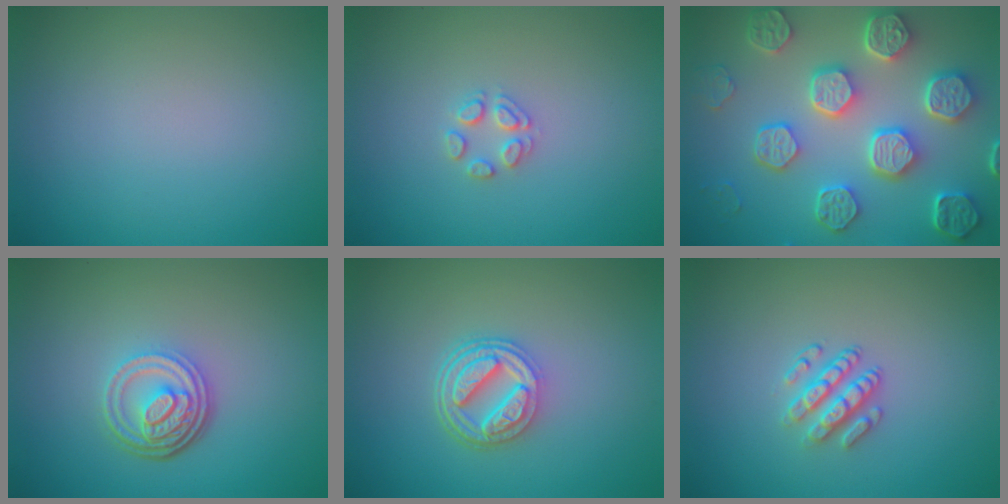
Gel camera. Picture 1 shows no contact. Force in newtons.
{"total": 1.7, "press": 1.6, "slide": 0.2}
{"total": 8.3, "press": 6.2, "slide": 5.6}
{"total": 4.8, "press": 3.4, "slide": 3.3}
{"total": 4.6, "press": 3.4, "slide": 3.2}
{"total": 2.3, "press": 1.9, "slide": 1.4}